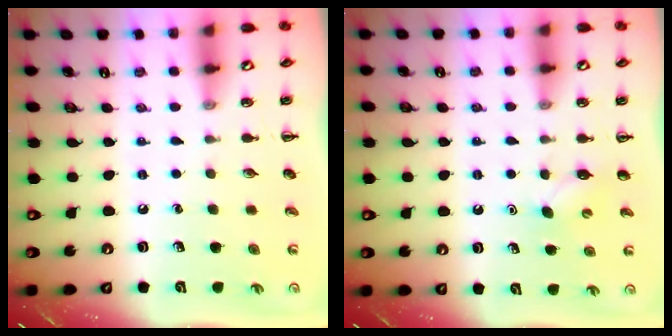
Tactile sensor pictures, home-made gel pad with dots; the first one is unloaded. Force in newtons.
{"total": 3.0, "press": 2.9, "slide": 0.7}